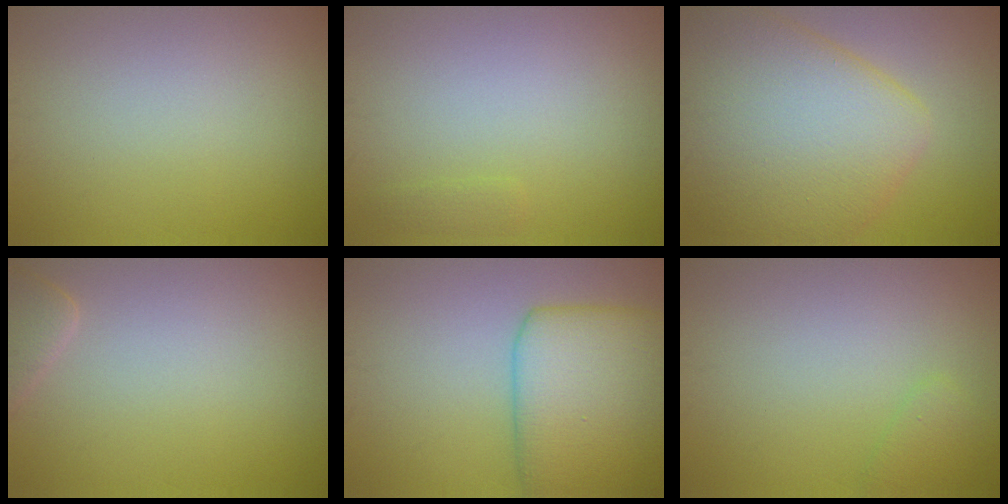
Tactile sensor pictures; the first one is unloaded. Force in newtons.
{"total": 0.7, "press": 0.7, "slide": 0.0}
{"total": 9.9, "press": 9.9, "slide": 0.3}
{"total": 1.6, "press": 1.6, "slide": 0.2}
{"total": 7.7, "press": 7.6, "slide": 0.2}
{"total": 1.3, "press": 1.3, "slide": 0.1}